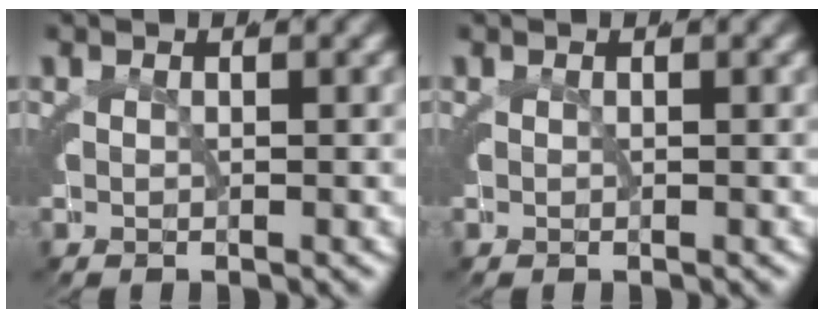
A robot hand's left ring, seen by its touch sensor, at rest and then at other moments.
{"total": 0.0}